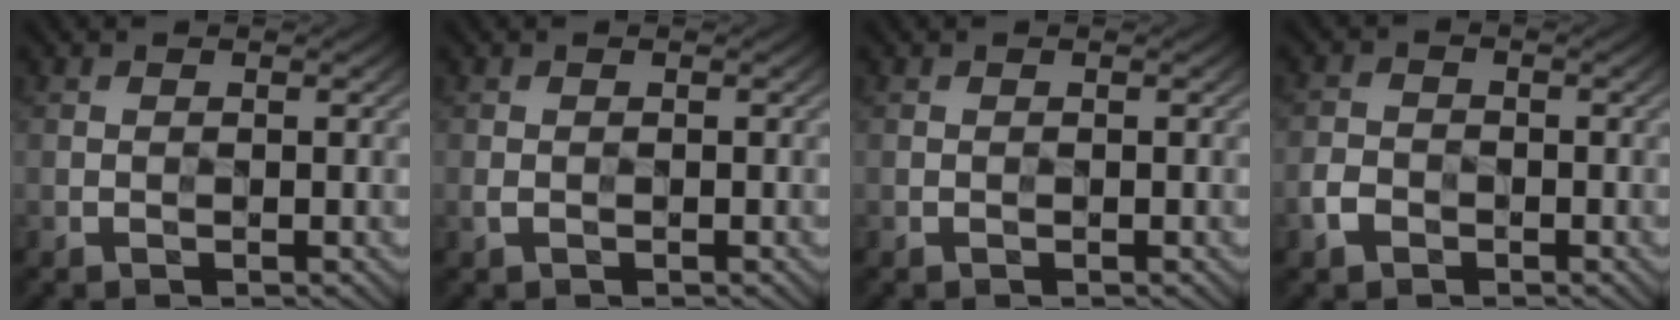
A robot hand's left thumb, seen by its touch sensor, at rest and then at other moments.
{"total": 0.7, "force": [-0.3, 0.4, 0.4], "torque": [-0.017, 0.002, -0.004]}
{"total": 0.0}
{"total": 2.4, "force": [-1.6, 1.6, 0.9], "torque": [-0.023, 0.005, -0.034]}